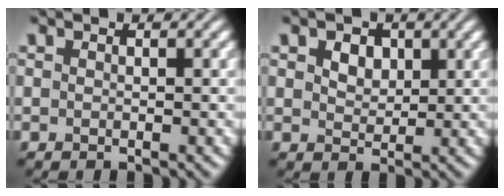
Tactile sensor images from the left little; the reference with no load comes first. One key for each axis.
{"total": 2.5, "fx": 1.2, "fy": 1.7, "fz": 1.4, "tx": -0.029, "ty": 0.004, "tz": 0.012}